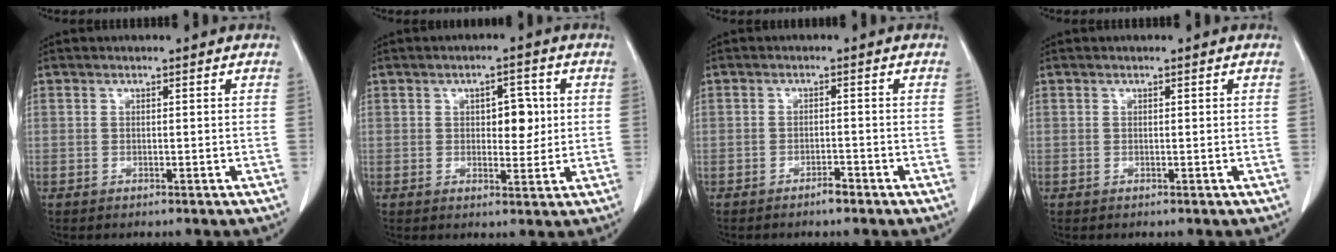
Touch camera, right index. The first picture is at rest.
{"total": 4.6, "force": [0.8, 2.4, 3.8], "torque": [-0.049, 0.005, 0.015]}
{"total": 1.7, "force": [-1.4, 0.3, 0.9], "torque": [-0.016, 0.000, -0.022]}
{"total": 0.0}